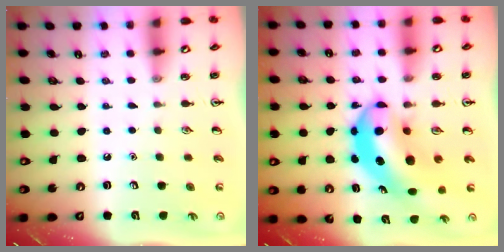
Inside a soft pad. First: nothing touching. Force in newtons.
{"total": 9.5, "press": 9.2, "slide": 2.6}